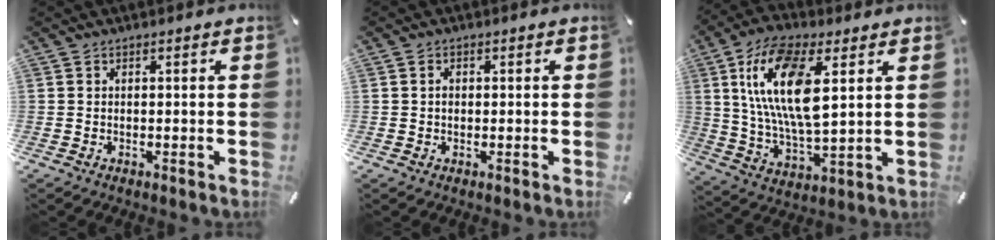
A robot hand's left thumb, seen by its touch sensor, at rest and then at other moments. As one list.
[{"total": 1.0, "force": [0.1, 0.8, 0.7], "torque": [-0.014, 0.005, 0.000]}, {"total": 17.8, "force": [6.1, 7.9, 14.8], "torque": [-0.306, -0.008, 0.102]}]